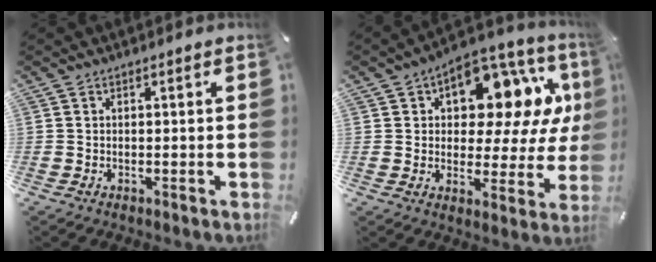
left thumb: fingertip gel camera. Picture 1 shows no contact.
{"total": 16.2, "force": [7.3, 9.3, 11.1], "torque": [-0.153, -0.052, 0.124]}